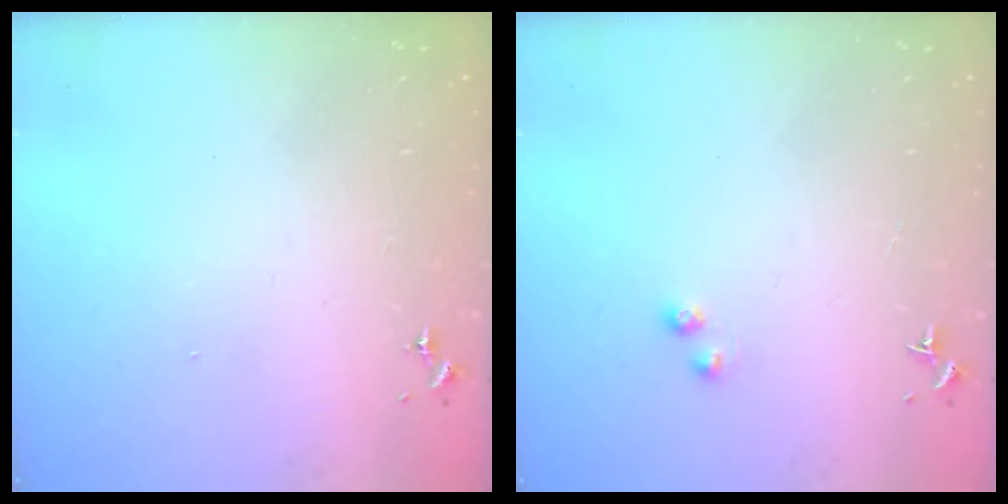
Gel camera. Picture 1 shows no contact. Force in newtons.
{"total": 1.0, "press": 1.0, "slide": 0.1}